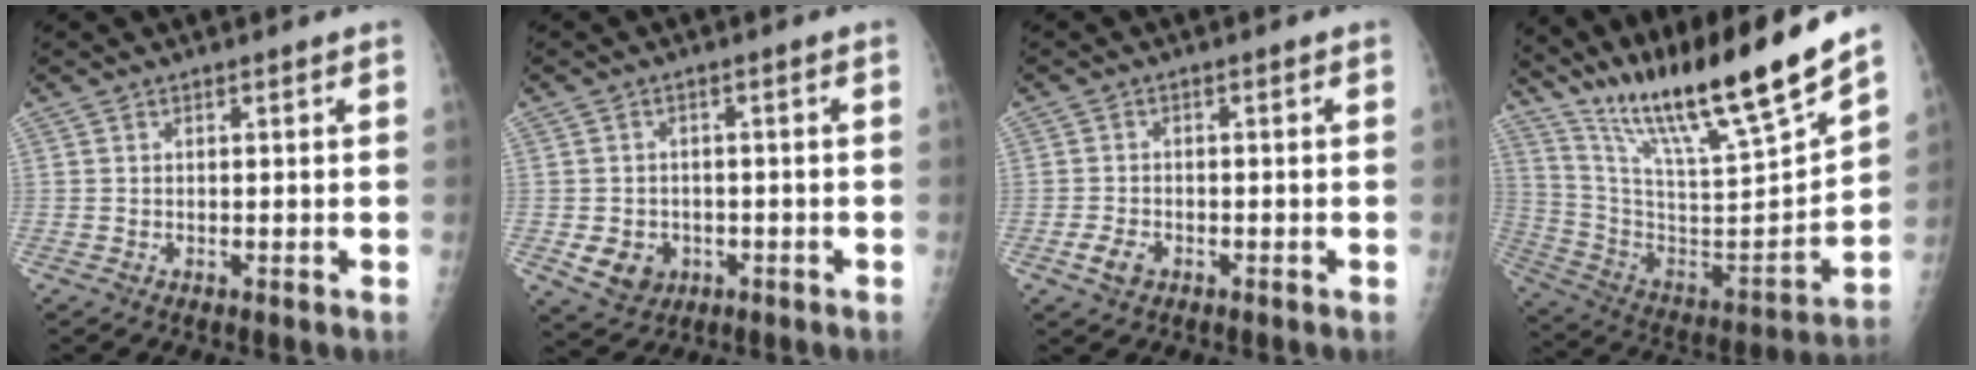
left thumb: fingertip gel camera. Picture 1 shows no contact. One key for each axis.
{"total": 5.9, "fx": -1.8, "fy": 5.0, "fz": 2.5, "tx": -0.028, "ty": 0.009, "tz": -0.016}
{"total": 3.1, "fx": -1.5, "fy": 2.1, "fz": 1.8, "tx": -0.033, "ty": 0.004, "tz": -0.026}
{"total": 25.8, "fx": 20.8, "fy": 1.9, "fz": 15.1, "tx": -0.239, "ty": -0.112, "tz": 0.358}